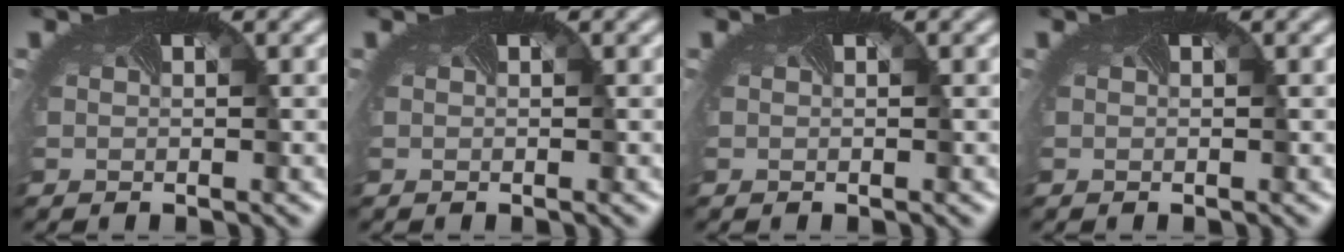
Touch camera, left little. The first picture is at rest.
{"total": 0.0}
{"total": 0.0}
{"total": 0.0}